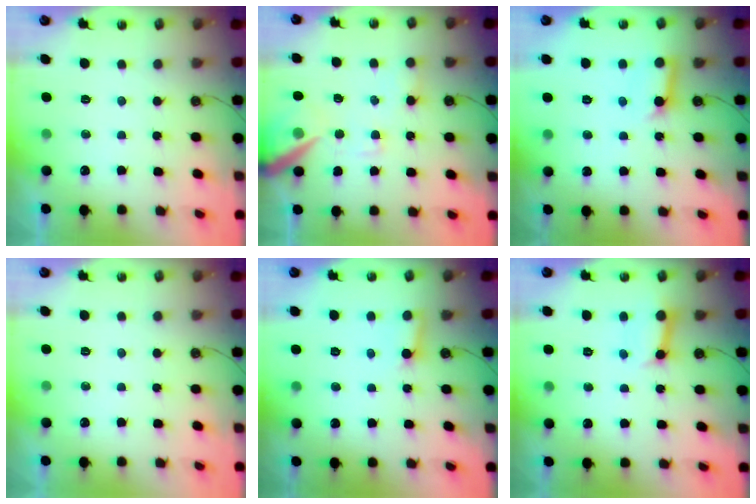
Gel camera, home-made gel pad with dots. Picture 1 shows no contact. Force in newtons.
{"total": 13.7, "press": 13.6, "slide": 1.7}
{"total": 9.0, "press": 8.9, "slide": 1.1}
{"total": 0.0}
{"total": 3.2, "press": 3.2, "slide": 0.1}
{"total": 7.3, "press": 7.3, "slide": 1.0}